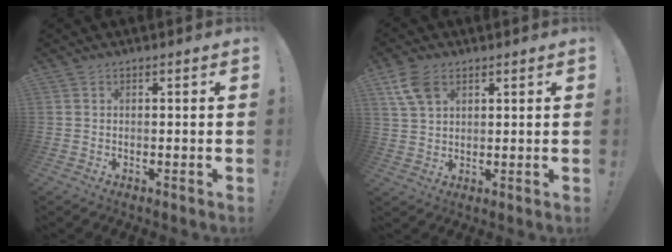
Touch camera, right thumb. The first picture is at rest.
{"total": 7.5, "force": [3.8, 4.6, 4.6], "torque": [-0.096, -0.005, 0.077]}